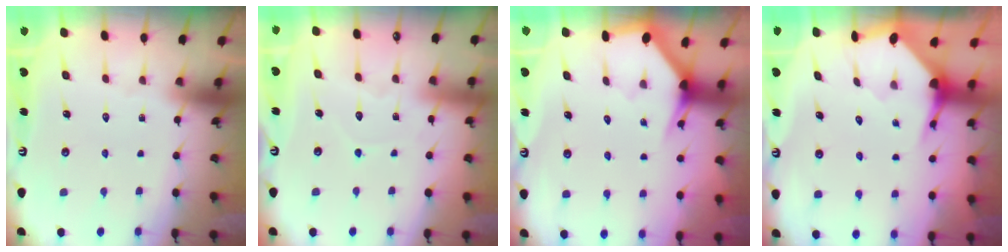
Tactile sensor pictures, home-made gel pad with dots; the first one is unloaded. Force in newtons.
{"total": 5.3, "press": 5.3, "slide": 0.3}
{"total": 3.0, "press": 3.0, "slide": 0.1}
{"total": 3.6, "press": 3.6, "slide": 0.5}